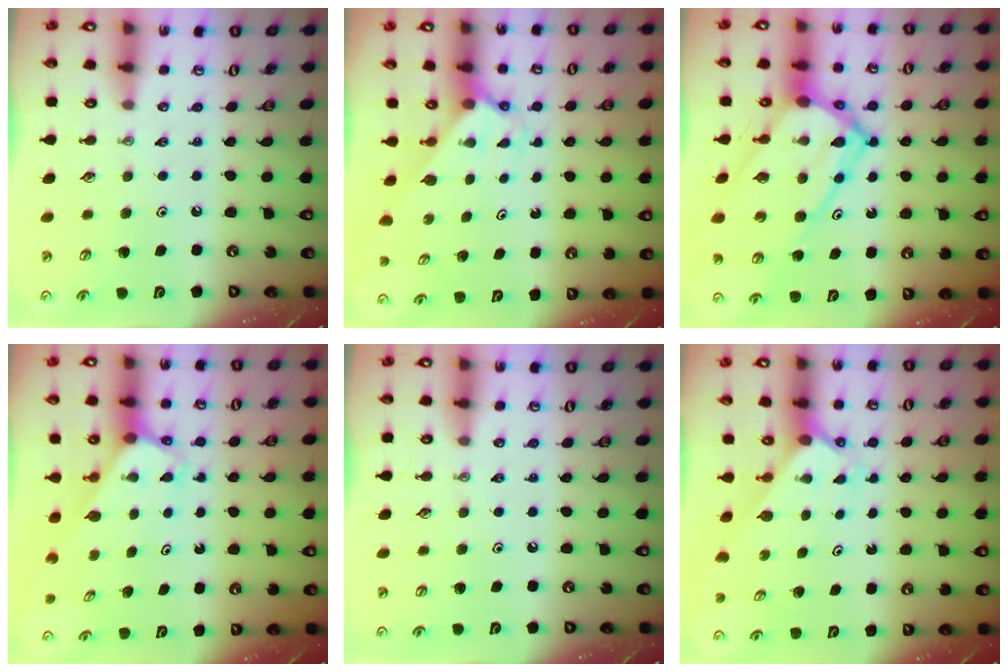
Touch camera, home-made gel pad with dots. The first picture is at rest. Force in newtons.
{"total": 2.0, "press": 2.0, "slide": 0.1}
{"total": 20.3, "press": 20.2, "slide": 1.8}
{"total": 2.6, "press": 2.6, "slide": 0.2}
{"total": 0.0}
{"total": 1.5, "press": 1.5, "slide": 0.1}